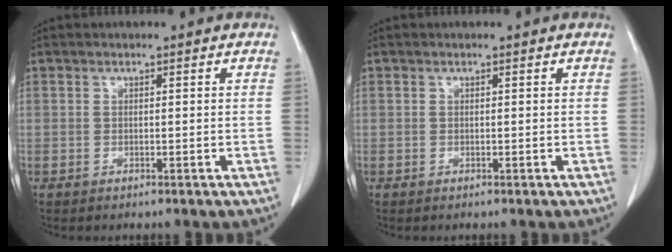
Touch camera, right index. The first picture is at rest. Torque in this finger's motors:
{"motor_torque": [0.00, 0.00, 0.00, 0.00]}